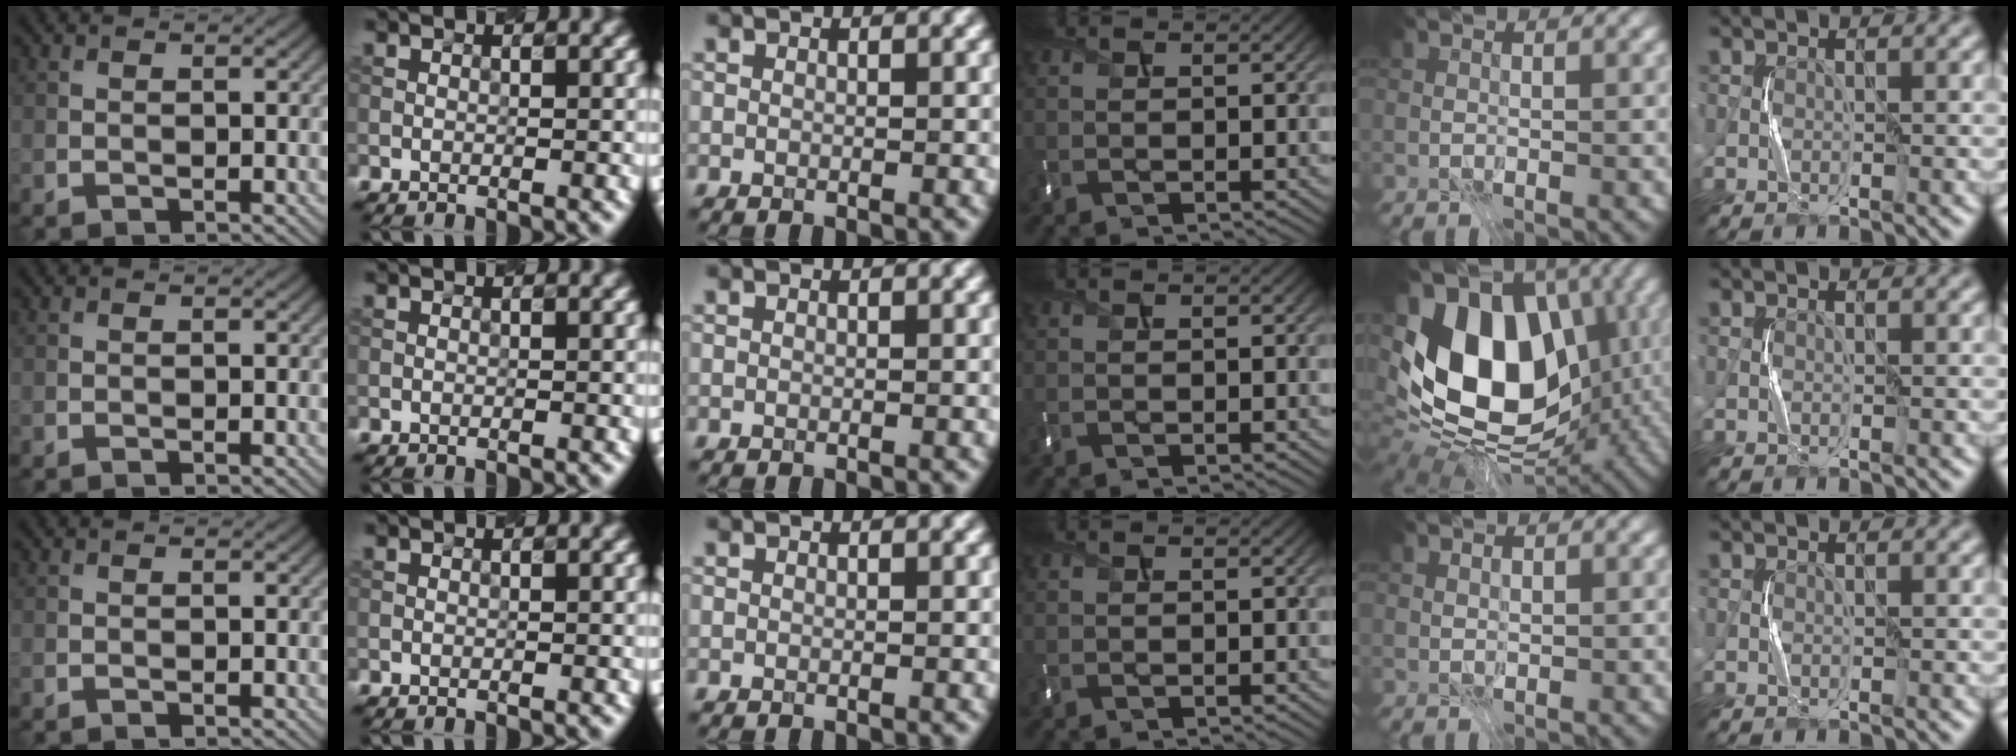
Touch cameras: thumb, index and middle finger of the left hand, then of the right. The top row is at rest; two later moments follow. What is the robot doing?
{"motion": "press", "object": "mouse"}